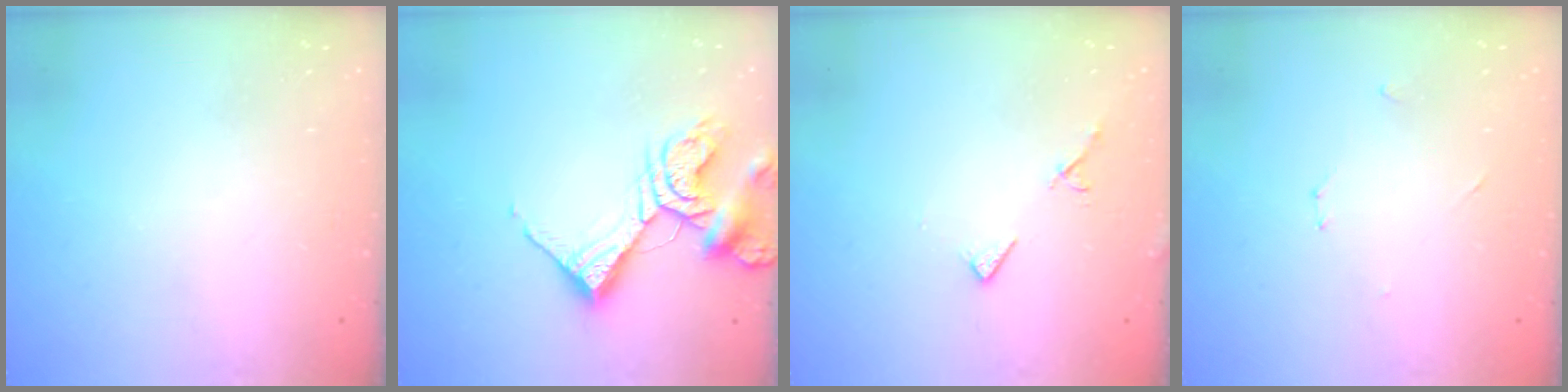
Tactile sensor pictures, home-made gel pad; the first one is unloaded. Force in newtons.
{"total": 12.0, "press": 11.9, "slide": 1.5}
{"total": 6.5, "press": 6.4, "slide": 0.9}
{"total": 3.0, "press": 3.0, "slide": 0.2}